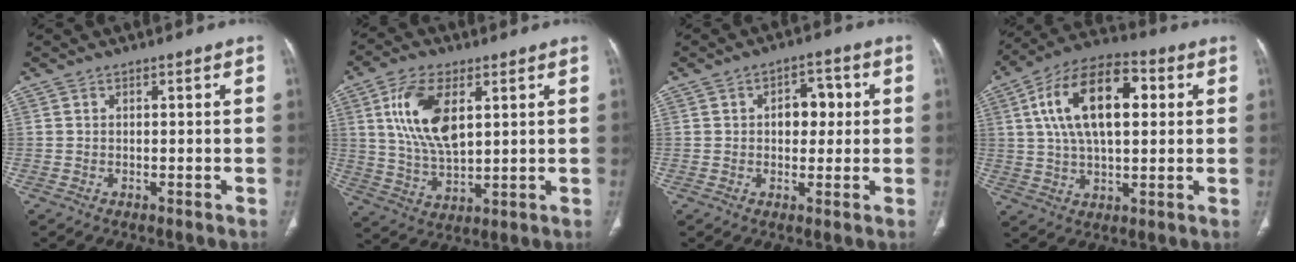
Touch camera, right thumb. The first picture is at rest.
{"total": 13.1, "force": [4.0, 6.6, 10.6], "torque": [-0.203, -0.014, 0.082]}
{"total": 6.3, "force": [0.8, 4.2, 4.5], "torque": [-0.033, 0.012, 0.010]}
{"total": 18.0, "force": [4.2, 9.2, 14.9], "torque": [-0.251, 0.018, 0.066]}